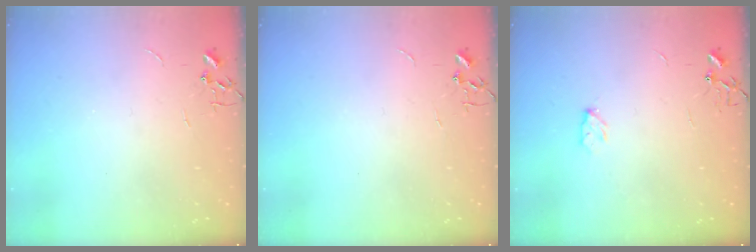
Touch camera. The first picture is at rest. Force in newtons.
{"total": 0.0}
{"total": 4.0, "press": 3.9, "slide": 0.5}